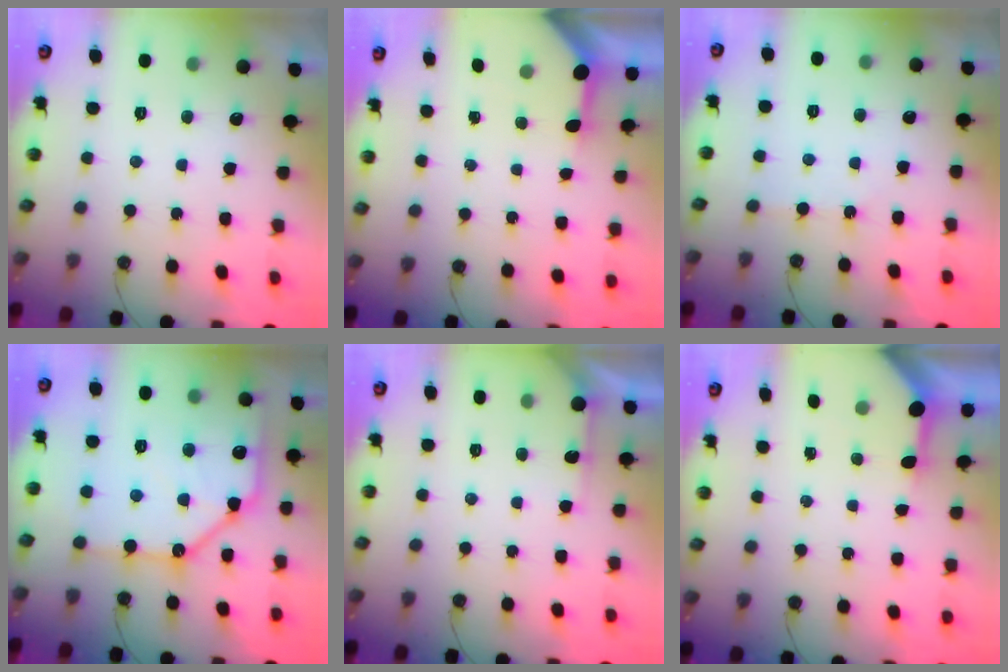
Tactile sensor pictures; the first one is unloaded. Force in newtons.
{"total": 3.3, "press": 3.3, "slide": 0.4}
{"total": 1.0, "press": 1.0, "slide": 0.2}
{"total": 19.4, "press": 19.3, "slide": 1.9}
{"total": 4.3, "press": 4.3, "slide": 0.5}
{"total": 3.4, "press": 3.4, "slide": 0.4}